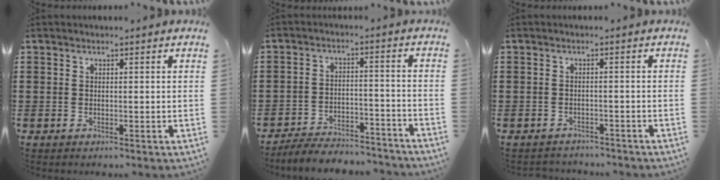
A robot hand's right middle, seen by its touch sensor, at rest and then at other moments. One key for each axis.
{"total": 4.9, "fx": -4.8, "fy": 0.2, "fz": 0.7, "tx": -0.012, "ty": 0.008, "tz": -0.097}
{"total": 1.1, "fx": -1.0, "fy": -0.2, "fz": -0.3, "tx": 0.003, "ty": 0.000, "tz": -0.024}